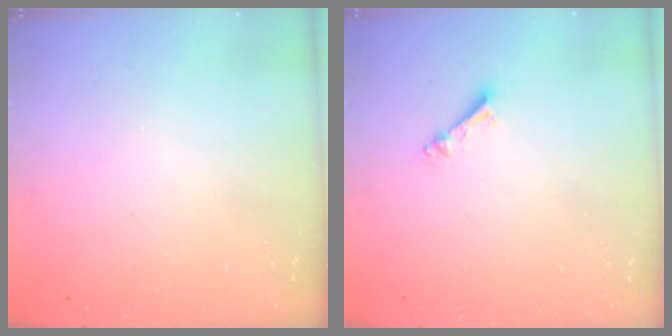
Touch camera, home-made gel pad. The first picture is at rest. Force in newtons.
{"total": 3.5, "press": 3.5, "slide": 0.1}